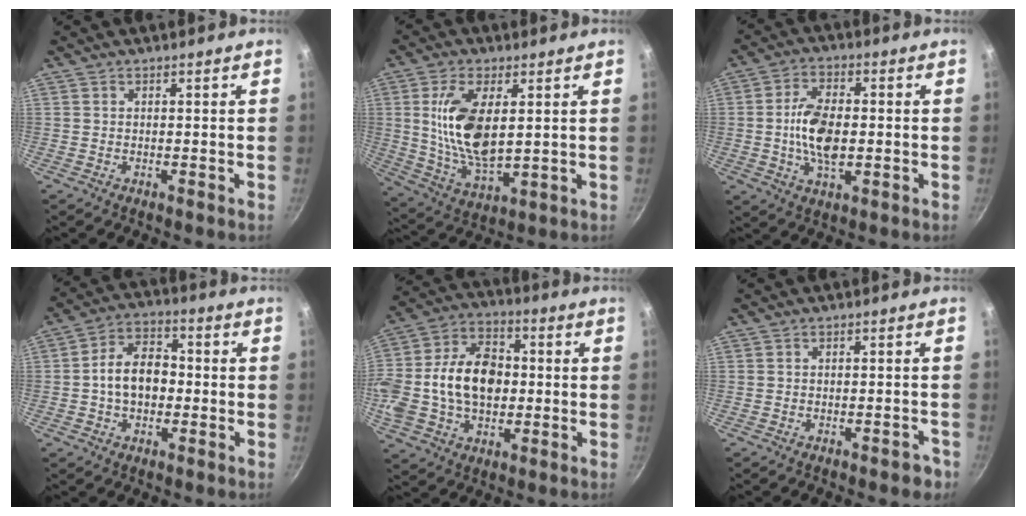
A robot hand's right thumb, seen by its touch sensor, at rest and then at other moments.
{"total": 14.3, "force": [2.5, 6.8, 12.4], "torque": [-0.235, -0.022, 0.059]}
{"total": 10.4, "force": [-0.6, 5.5, 8.8], "torque": [-0.157, 0.004, -0.012]}
{"total": 9.8, "force": [-0.9, 6.6, 7.1], "torque": [-0.105, 0.029, -0.027]}
{"total": 20.5, "force": [-0.6, 14.1, 14.9], "torque": [-0.298, 0.027, -0.005]}
{"total": 2.5, "force": [-1.7, 1.1, 1.4], "torque": [-0.014, 0.014, -0.020]}